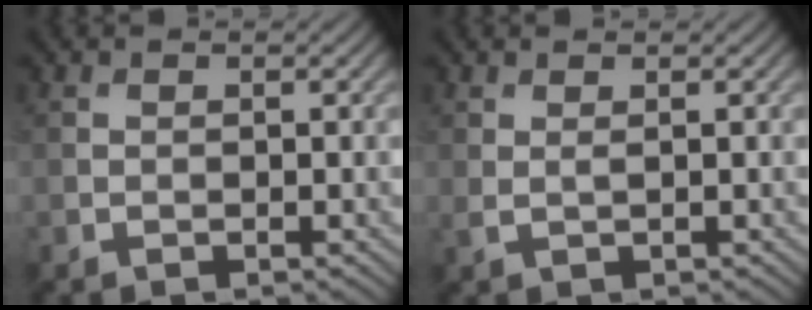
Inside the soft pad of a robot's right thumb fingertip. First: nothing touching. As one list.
[{"total": 1.0, "force": [0.5, 0.1, 0.9], "torque": [-0.022, 0.002, 0.010]}]